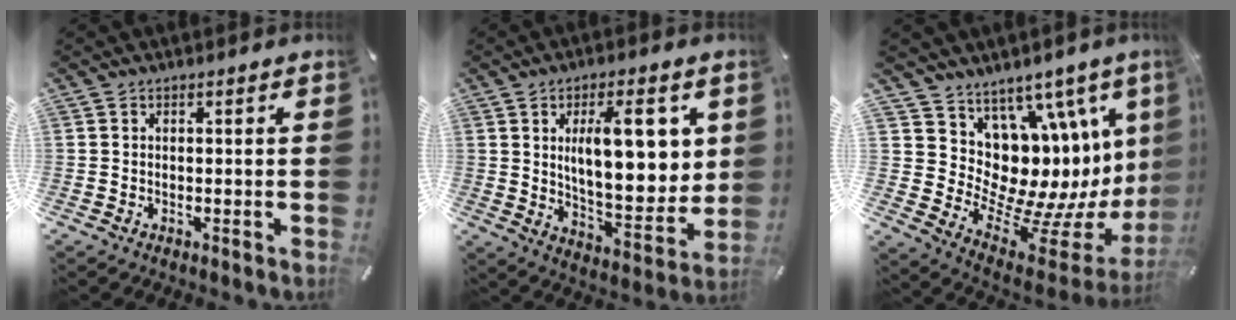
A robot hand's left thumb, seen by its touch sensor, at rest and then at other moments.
{"total": 16.6, "force": [5.5, 7.3, 13.9], "torque": [-0.185, -0.018, 0.089]}
{"total": 11.9, "force": [2.2, 9.5, 6.8], "torque": [-0.060, -0.113, 0.070]}